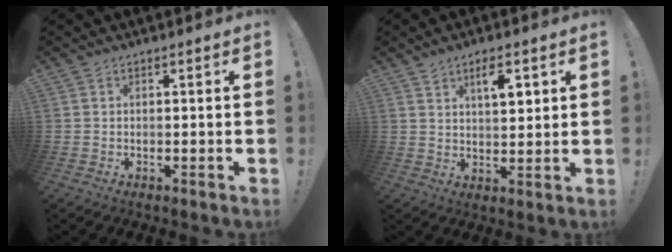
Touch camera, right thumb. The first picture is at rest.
{"total": 6.5, "force": [3.5, 2.7, 4.8], "torque": [-0.058, -0.016, 0.054]}